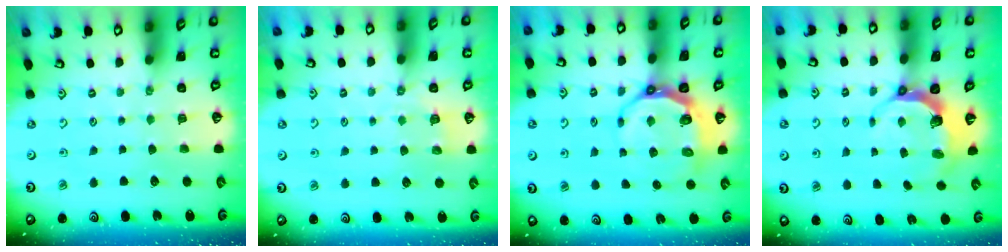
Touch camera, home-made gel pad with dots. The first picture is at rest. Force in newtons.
{"total": 3.5, "press": 3.1, "slide": 1.8}
{"total": 8.9, "press": 7.9, "slide": 4.1}
{"total": 6.9, "press": 5.2, "slide": 4.5}